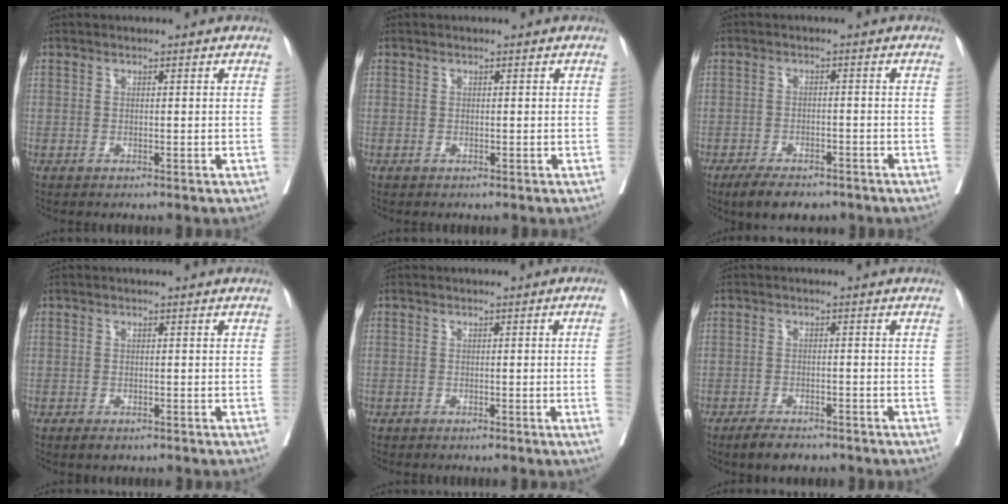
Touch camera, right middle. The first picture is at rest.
{"total": 0.0}
{"total": 6.8, "force": [-5.2, 2.5, 3.5], "torque": [-0.053, -0.005, -0.078]}
{"total": 1.4, "force": [-0.9, 0.6, 0.9], "torque": [-0.014, -0.003, -0.008]}
{"total": 2.5, "force": [-0.5, -1.0, 2.2], "torque": [-0.030, -0.003, -0.004]}
{"total": 4.2, "force": [-3.4, 1.4, 2.0], "torque": [-0.039, -0.005, -0.053]}